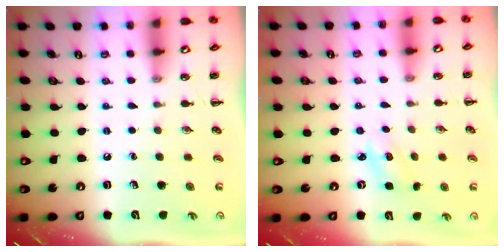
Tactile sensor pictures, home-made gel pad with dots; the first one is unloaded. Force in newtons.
{"total": 2.8, "press": 2.7, "slide": 0.7}